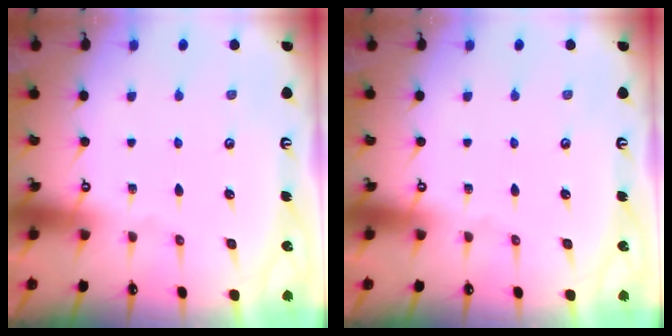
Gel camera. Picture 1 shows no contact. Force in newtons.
{"total": 0.0}